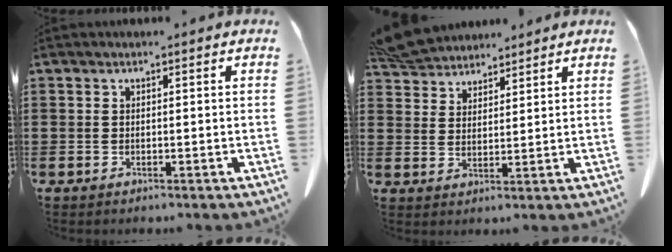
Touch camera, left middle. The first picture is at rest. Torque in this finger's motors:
{"motor_torque": [0.41, 0.33, 0.14, 0.08]}